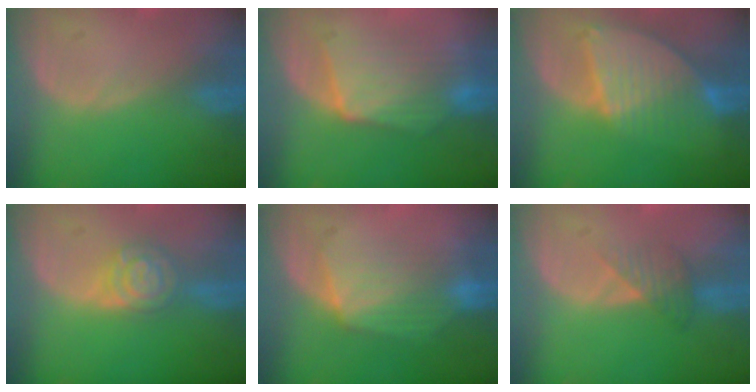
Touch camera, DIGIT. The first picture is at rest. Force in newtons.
{"total": 7.7, "press": 7.7, "slide": 0.4}
{"total": 8.7, "press": 7.5, "slide": 4.3}
{"total": 5.4, "press": 5.3, "slide": 0.4}
{"total": 7.3, "press": 6.9, "slide": 2.6}
{"total": 3.3, "press": 3.0, "slide": 1.2}